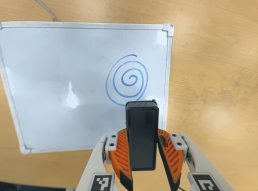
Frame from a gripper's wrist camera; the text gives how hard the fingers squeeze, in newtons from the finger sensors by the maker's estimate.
{"total": 6.2, "left": 6.4, "right": 6.0}